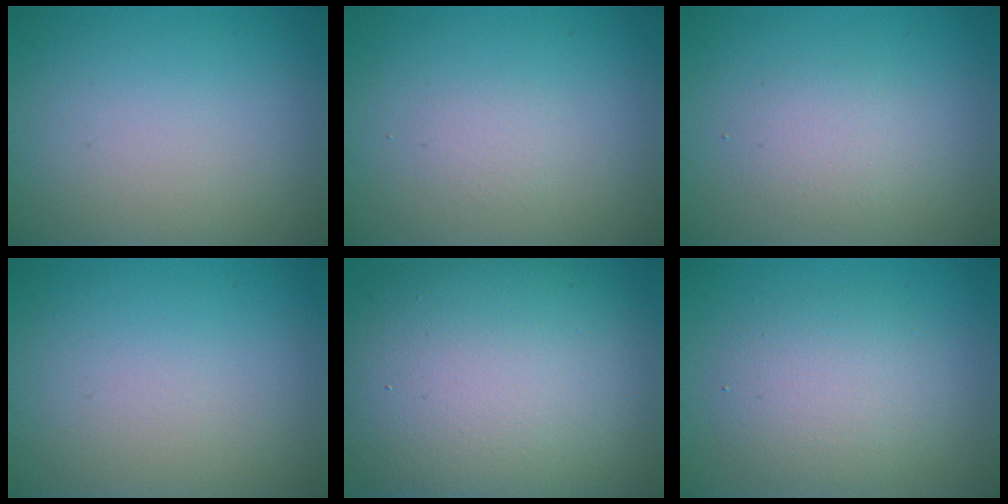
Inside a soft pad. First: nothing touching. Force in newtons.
{"total": 0.9, "press": 0.9, "slide": 0.0}
{"total": 1.9, "press": 1.9, "slide": 0.1}
{"total": 0.0}
{"total": 15.1, "press": 15.1, "slide": 1.0}
{"total": 3.7, "press": 3.7, "slide": 0.4}